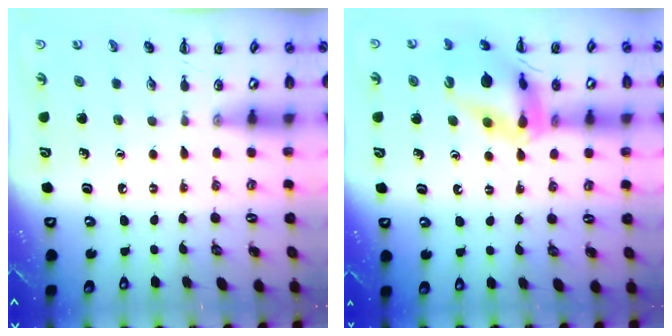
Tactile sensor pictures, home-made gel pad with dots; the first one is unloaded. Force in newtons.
{"total": 15.7, "press": 15.5, "slide": 2.3}